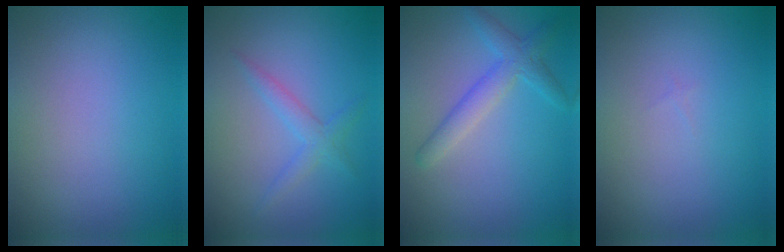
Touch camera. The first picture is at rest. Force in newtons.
{"total": 1.9, "press": 1.9, "slide": 0.0}
{"total": 1.9, "press": 1.9, "slide": 0.2}
{"total": 0.0}